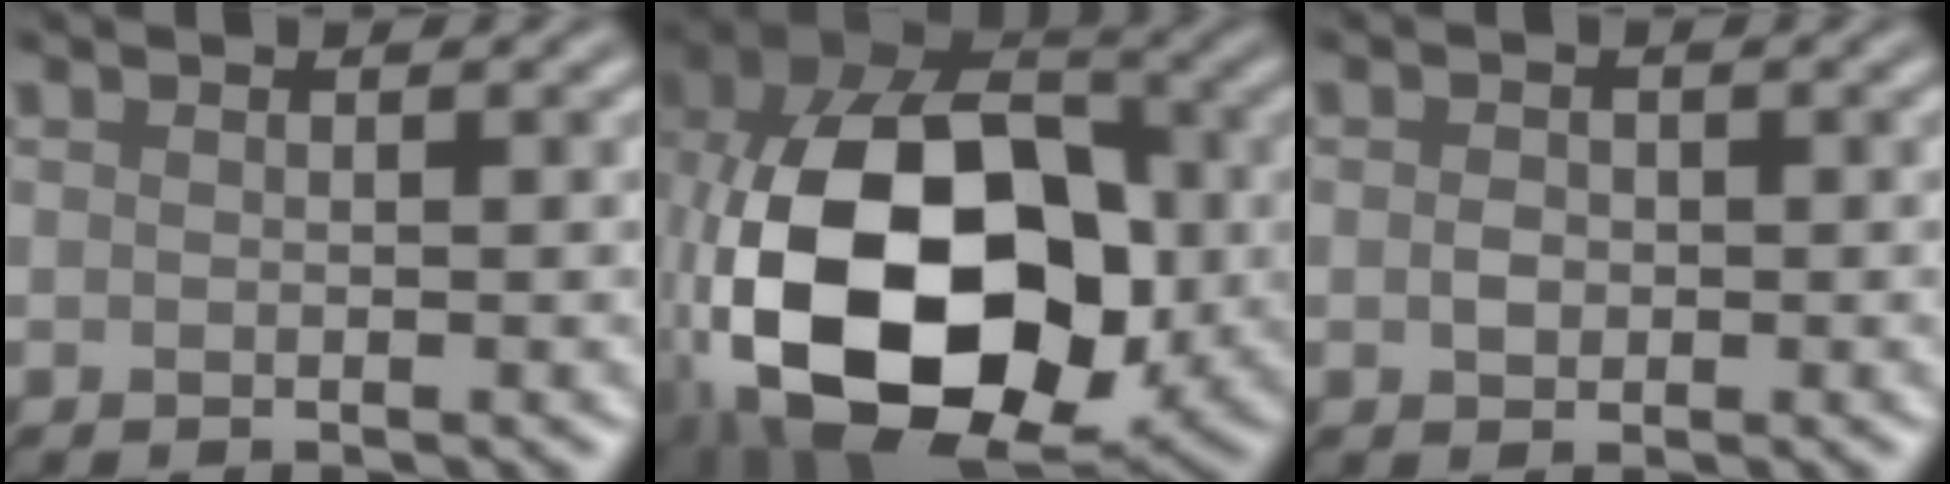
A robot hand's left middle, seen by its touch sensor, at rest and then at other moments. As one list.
[{"total": 18.0, "force": [-3.1, 11.8, 13.3], "torque": [-0.260, -0.015, -0.049]}, {"total": 1.1, "force": [-0.1, 0.9, 0.6], "torque": [-0.011, 0.002, -0.005]}]